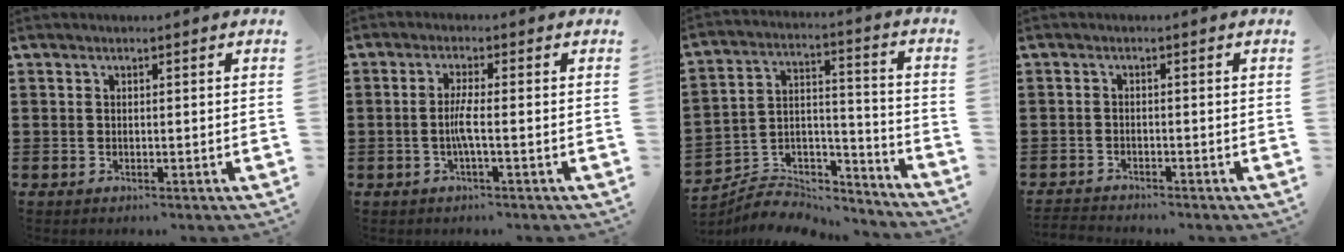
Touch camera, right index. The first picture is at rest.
{"total": 3.2, "force": [-0.7, 0.0, 3.2], "torque": [-0.066, -0.008, -0.017]}
{"total": 6.2, "force": [-5.7, 2.2, 0.9], "torque": [-0.019, 0.011, -0.114]}
{"total": 1.6, "force": [-1.6, 0.1, -0.1], "torque": [-0.003, 0.001, -0.035]}